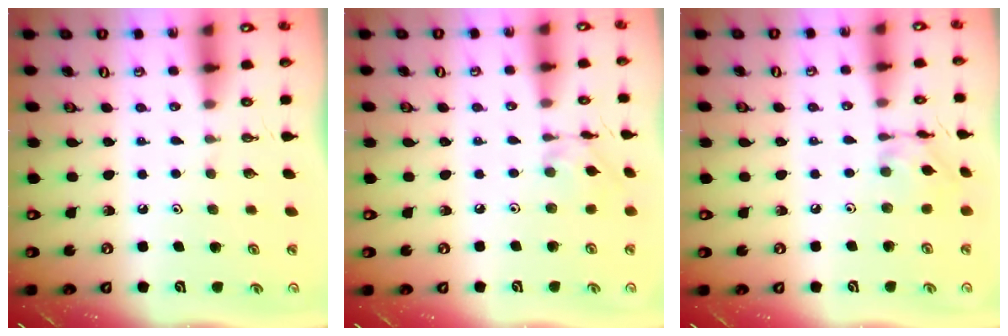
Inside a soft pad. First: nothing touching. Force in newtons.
{"total": 3.6, "press": 3.6, "slide": 0.4}
{"total": 6.1, "press": 6.1, "slide": 0.3}